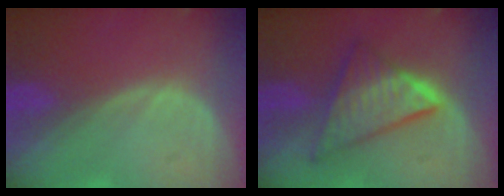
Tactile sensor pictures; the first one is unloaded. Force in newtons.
{"total": 8.6, "press": 8.6, "slide": 0.5}